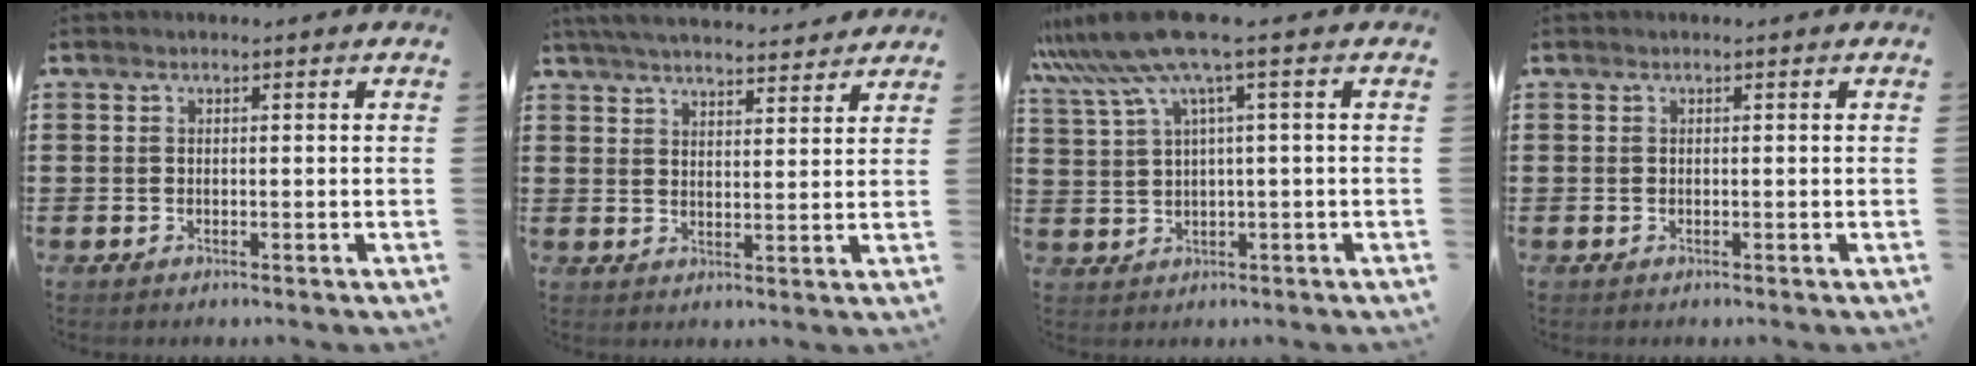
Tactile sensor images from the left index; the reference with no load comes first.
{"total": 5.0, "force": [4.9, 0.2, 1.3], "torque": [-0.042, -0.020, 0.087]}
{"total": 7.3, "force": [3.6, 0.1, 6.4], "torque": [-0.157, -0.027, 0.055]}
{"total": 0.0}